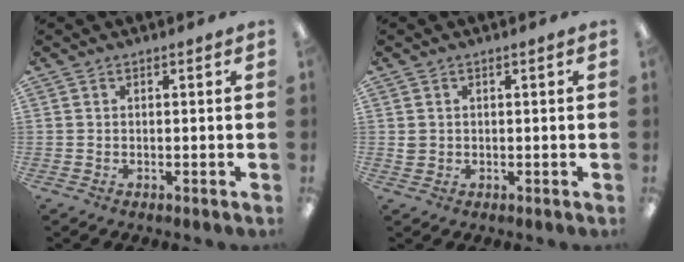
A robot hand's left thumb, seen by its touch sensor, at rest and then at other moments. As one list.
[{"total": 1.3, "force": [0.2, 1.2, 0.5], "torque": [-0.011, 0.004, 0.003]}]